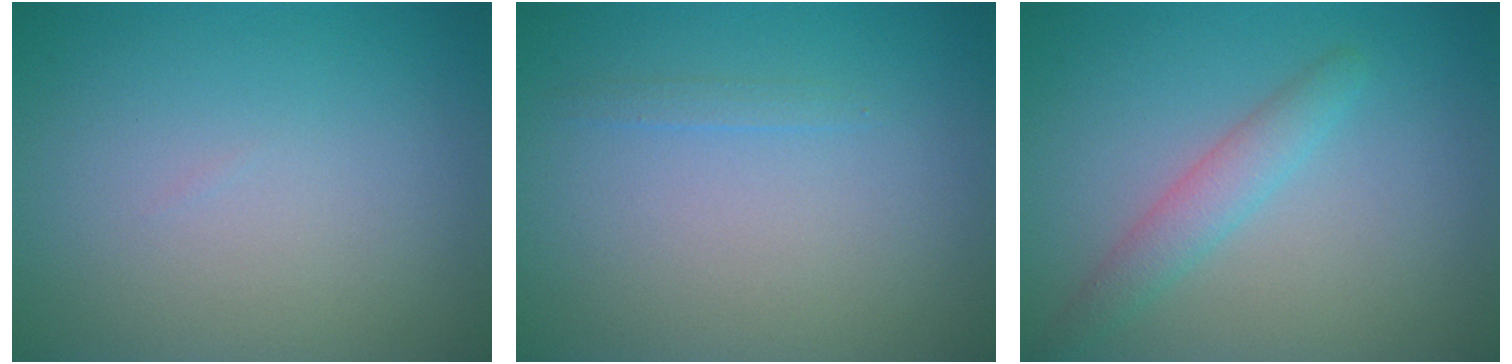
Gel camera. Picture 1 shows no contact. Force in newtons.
{"total": 0.6, "press": 0.6, "slide": 0.1}
{"total": 2.4, "press": 2.4, "slide": 0.2}